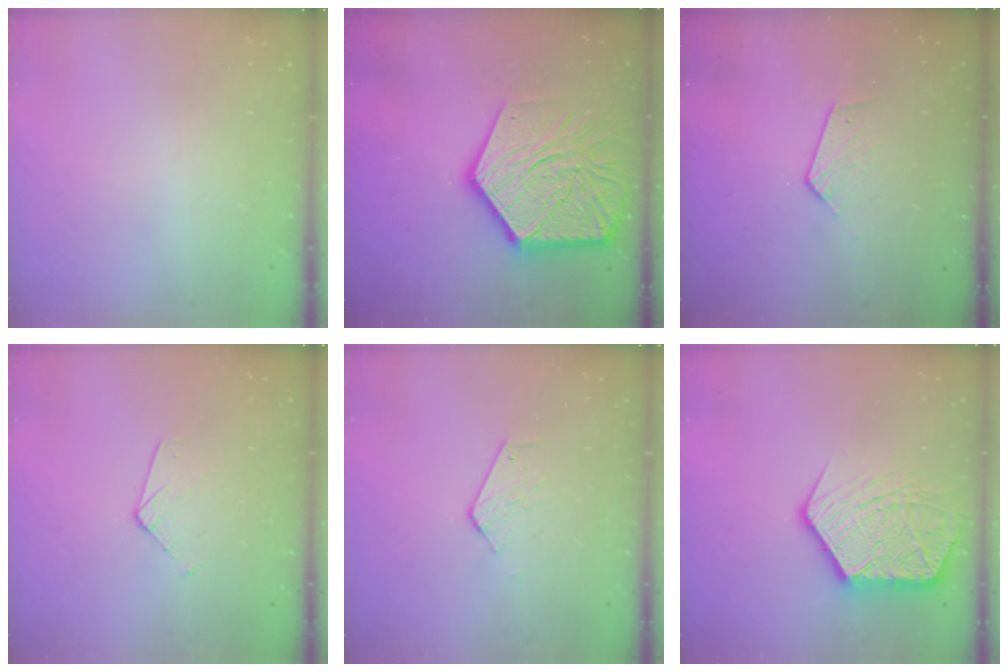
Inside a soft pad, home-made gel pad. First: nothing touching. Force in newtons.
{"total": 21.9, "press": 21.8, "slide": 1.7}
{"total": 3.7, "press": 3.7, "slide": 0.3}
{"total": 3.6, "press": 3.5, "slide": 0.3}
{"total": 2.6, "press": 2.6, "slide": 0.2}
{"total": 16.0, "press": 16.0, "slide": 1.3}